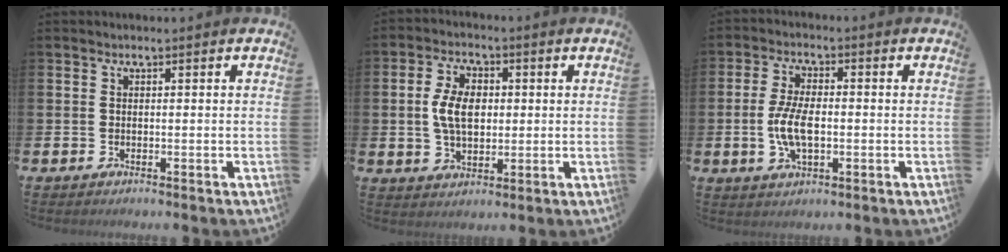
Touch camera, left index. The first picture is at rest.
{"total": 6.2, "force": [0.9, 3.9, 4.7], "torque": [-0.086, 0.012, 0.012]}
{"total": 6.0, "force": [-0.6, 2.7, 5.4], "torque": [-0.112, -0.002, -0.016]}